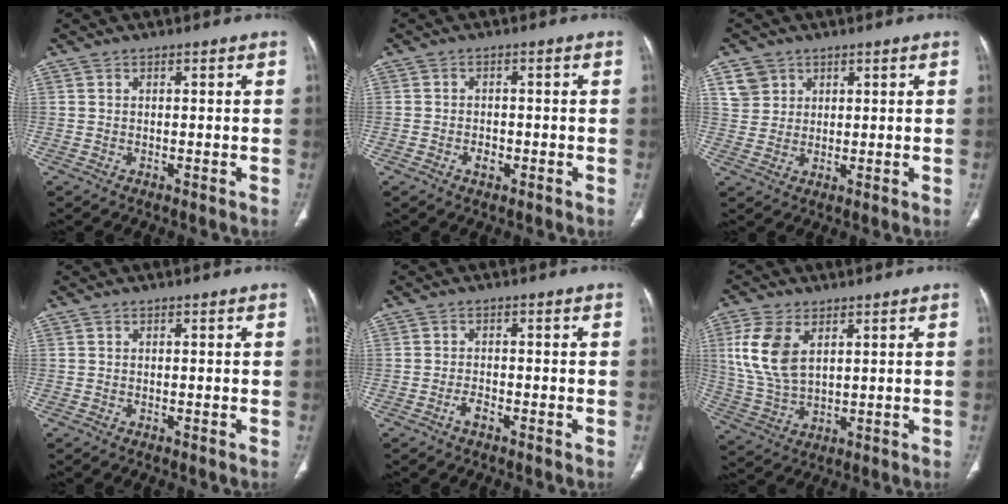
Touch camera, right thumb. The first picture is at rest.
{"total": 2.1, "force": [-1.0, 1.4, 1.1], "torque": [-0.013, 0.009, -0.014]}
{"total": 4.4, "force": [2.3, 3.6, 0.7], "torque": [0.003, -0.010, 0.047]}
{"total": 0.0}
{"total": 1.7, "force": [-1.2, 0.6, 1.1], "torque": [-0.023, 0.006, -0.023]}
{"total": 10.4, "force": [3.6, 5.9, 7.8], "torque": [-0.166, -0.006, 0.079]}